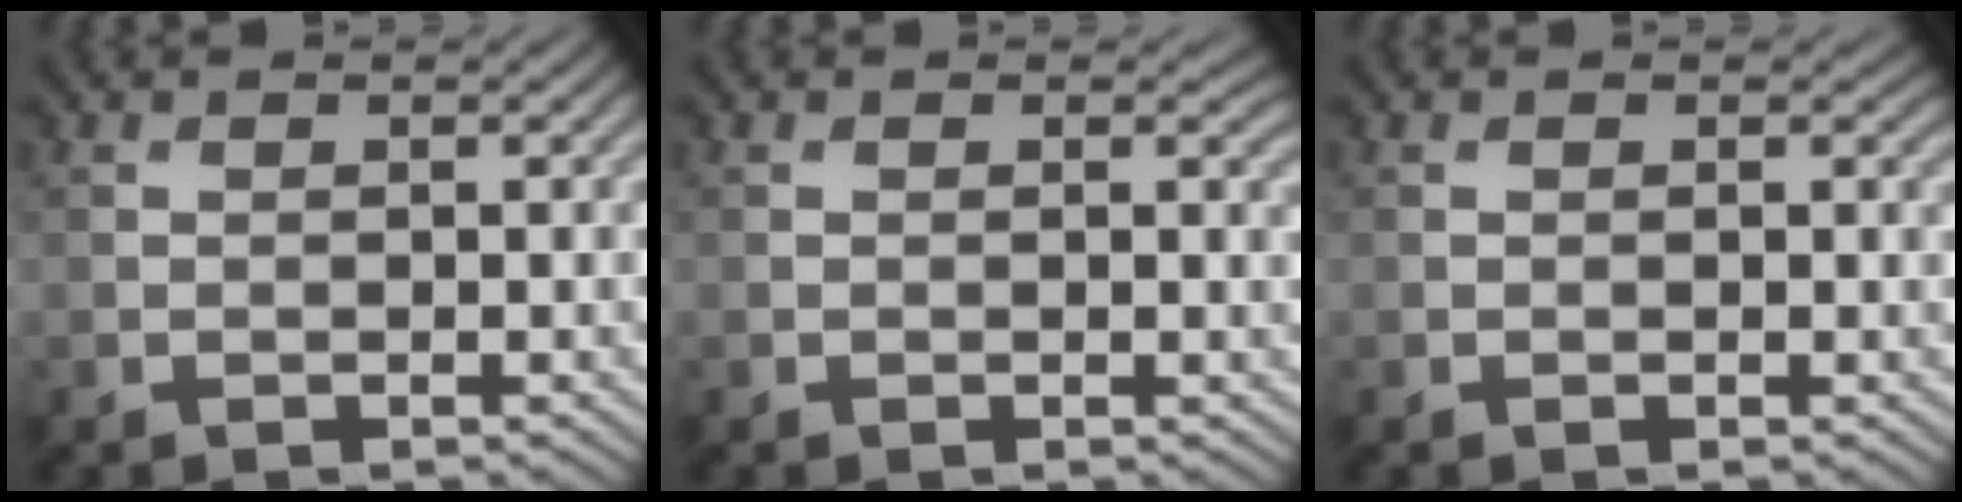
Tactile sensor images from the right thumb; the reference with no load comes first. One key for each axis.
{"total": 0.6, "fx": 0.1, "fy": 0.2, "fz": 0.5, "tx": -0.004, "ty": -0.005, "tz": 0.000}
{"total": 0.0}